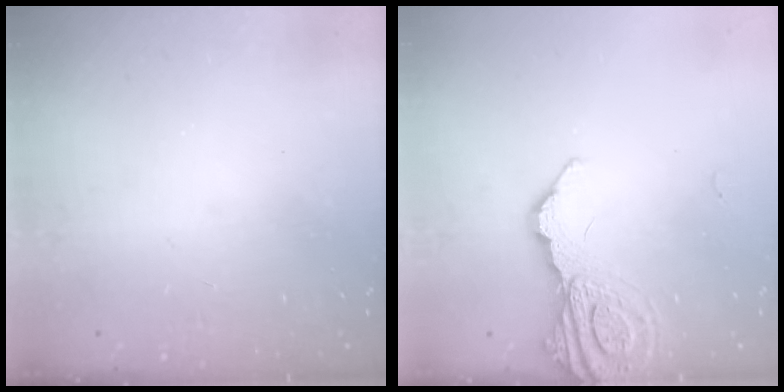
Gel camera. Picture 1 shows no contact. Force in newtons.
{"total": 13.0, "press": 13.0, "slide": 1.5}